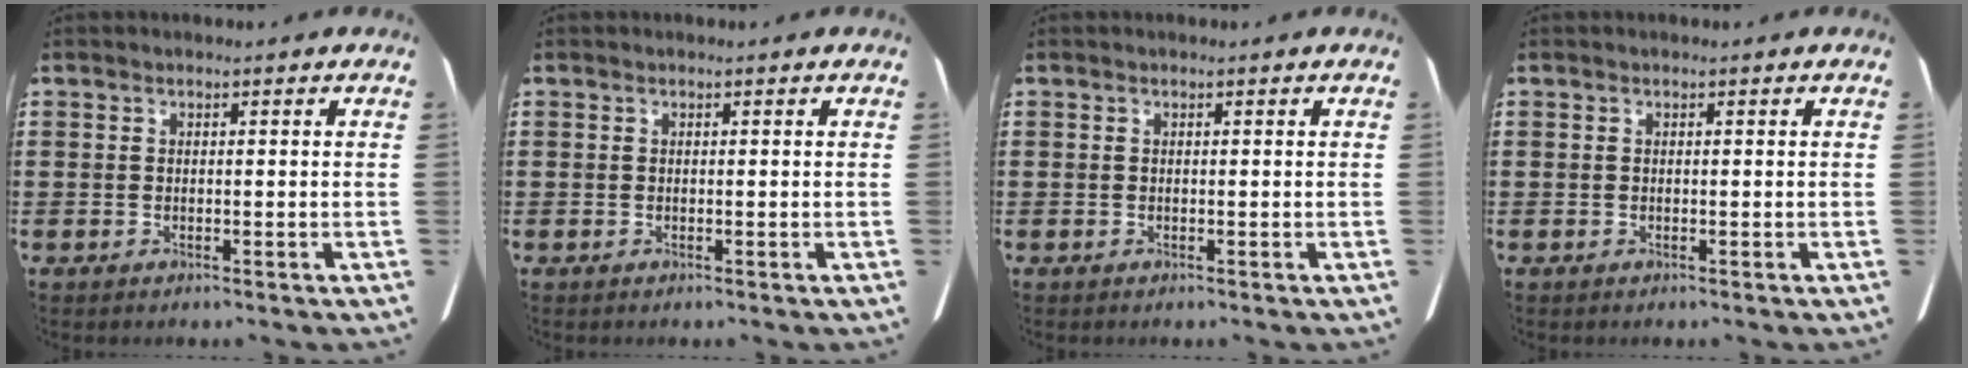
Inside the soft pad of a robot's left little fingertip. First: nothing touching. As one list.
[{"total": 0.0}, {"total": 0.0}, {"total": 0.0}]